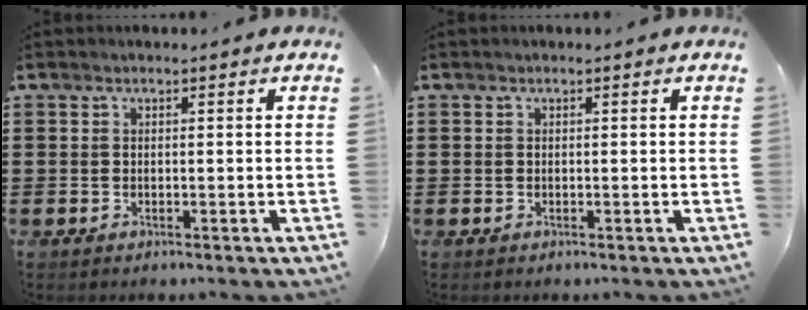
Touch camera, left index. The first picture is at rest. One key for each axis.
{"total": 0.0}